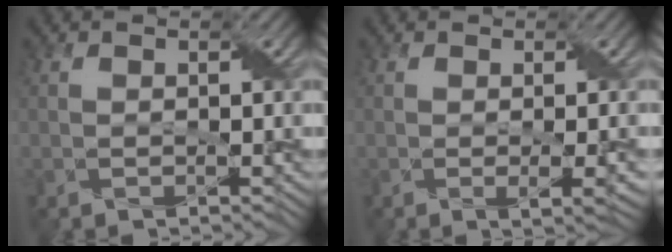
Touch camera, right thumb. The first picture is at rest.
{"total": 2.8, "force": [-0.3, 0.6, 2.7], "torque": [-0.045, 0.001, -0.002]}